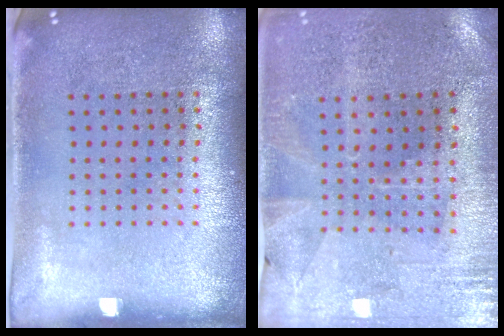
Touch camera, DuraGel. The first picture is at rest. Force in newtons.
{"total": 0.5, "press": 0.3, "slide": 0.4}